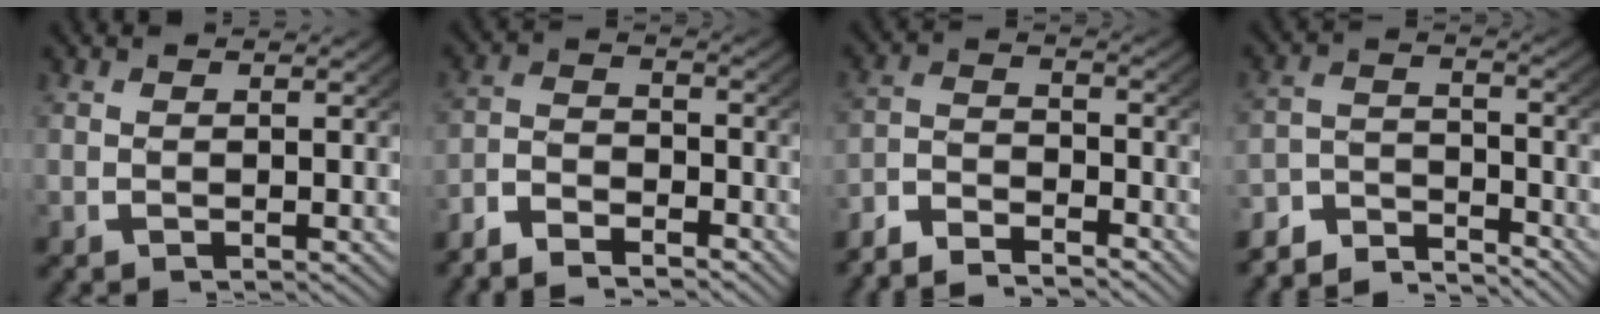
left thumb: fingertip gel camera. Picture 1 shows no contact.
{"total": 4.2, "force": [-3.3, 2.0, 1.6], "torque": [-0.026, -0.011, -0.065]}
{"total": 4.9, "force": [-4.1, 2.0, 1.7], "torque": [-0.028, -0.011, -0.078]}
{"total": 6.5, "force": [-5.6, 2.5, 2.0], "torque": [-0.023, -0.022, -0.098]}